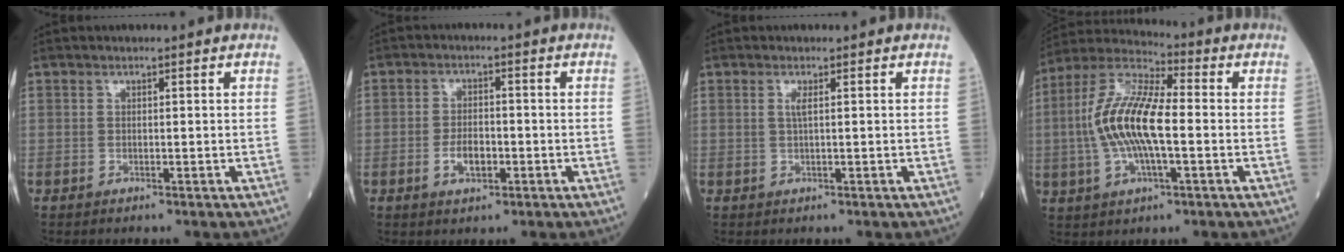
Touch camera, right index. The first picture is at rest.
{"total": 4.0, "force": [-1.3, 1.9, 3.2], "torque": [-0.060, 0.002, -0.022]}
{"total": 1.1, "force": [0.3, -0.1, 1.1], "torque": [-0.029, 0.000, 0.005]}
{"total": 13.8, "force": [-1.0, 3.9, 13.2], "torque": [-0.280, 0.014, -0.022]}